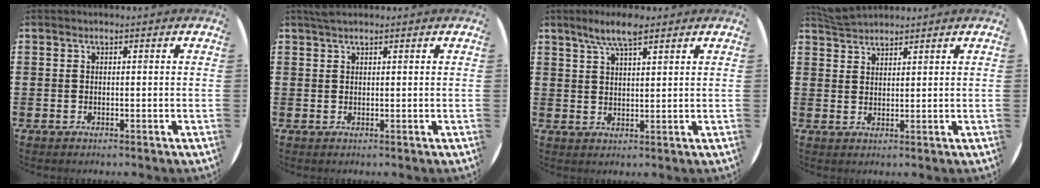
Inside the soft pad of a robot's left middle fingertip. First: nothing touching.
{"total": 0.9, "force": [0.9, 0.1, 0.3], "torque": [-0.006, 0.003, 0.016]}
{"total": 5.3, "force": [3.9, 1.2, 3.3], "torque": [-0.064, 0.000, 0.067]}
{"total": 3.0, "force": [2.9, 0.4, 0.2], "torque": [-0.011, -0.001, 0.057]}